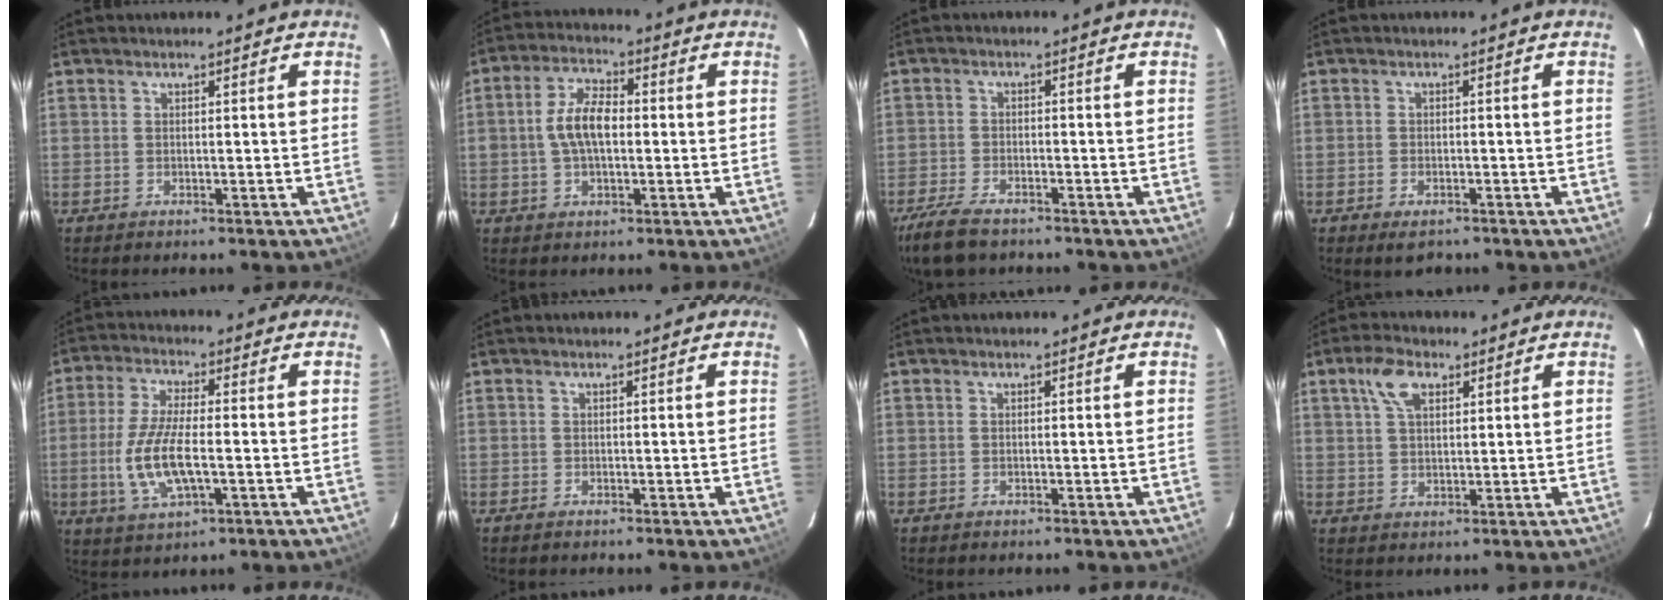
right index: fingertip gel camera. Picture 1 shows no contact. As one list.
[{"total": 7.7, "force": [-0.1, 4.1, 6.6], "torque": [-0.131, 0.015, 0.000]}, {"total": 8.0, "force": [-6.4, 2.7, 4.1], "torque": [-0.119, -0.021, -0.122]}, {"total": 3.3, "force": [-2.3, 1.8, 1.7], "torque": [-0.036, -0.007, -0.036]}, {"total": 11.0, "force": [-2.3, 4.0, 10.0], "torque": [-0.210, -0.008, -0.041]}, {"total": 0.0}, {"total": 0.0}, {"total": 6.1, "force": [2.9, 3.2, 4.3], "torque": [-0.083, 0.016, 0.055]}]